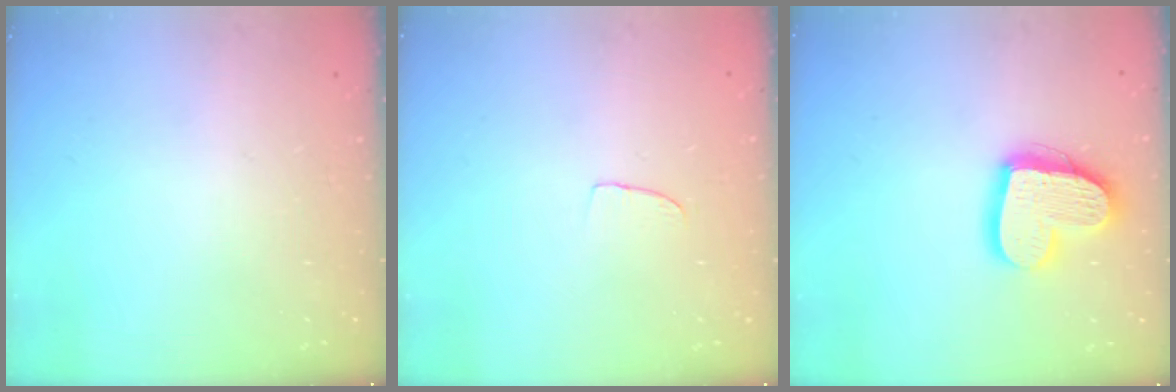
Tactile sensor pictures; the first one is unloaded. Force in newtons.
{"total": 2.5, "press": 2.5, "slide": 0.1}
{"total": 16.9, "press": 16.8, "slide": 1.6}